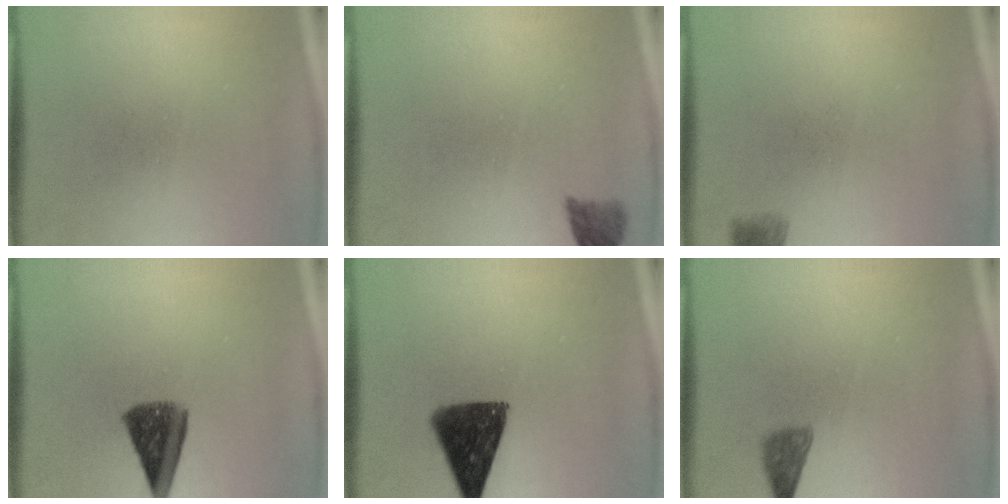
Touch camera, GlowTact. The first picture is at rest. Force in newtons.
{"total": 2.5}
{"total": 2.2}
{"total": 8.1}
{"total": 11.3}
{"total": 2.1}